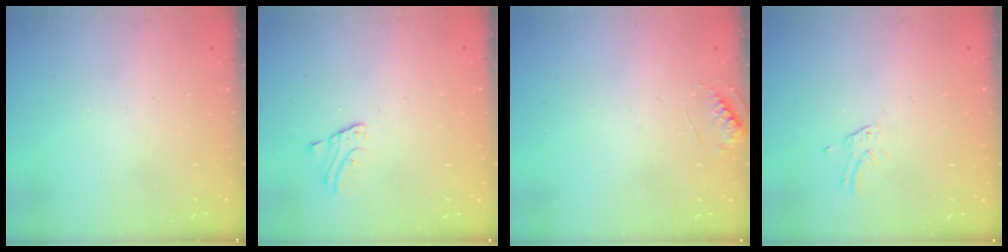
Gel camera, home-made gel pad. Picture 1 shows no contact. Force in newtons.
{"total": 1.1, "press": 1.1, "slide": 0.1}
{"total": 5.4, "press": 5.4, "slide": 0.6}
{"total": 1.2, "press": 1.2, "slide": 0.1}